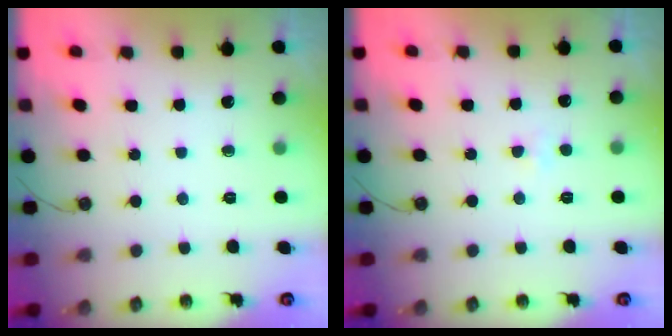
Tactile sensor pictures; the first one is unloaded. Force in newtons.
{"total": 2.4, "press": 2.3, "slide": 0.6}